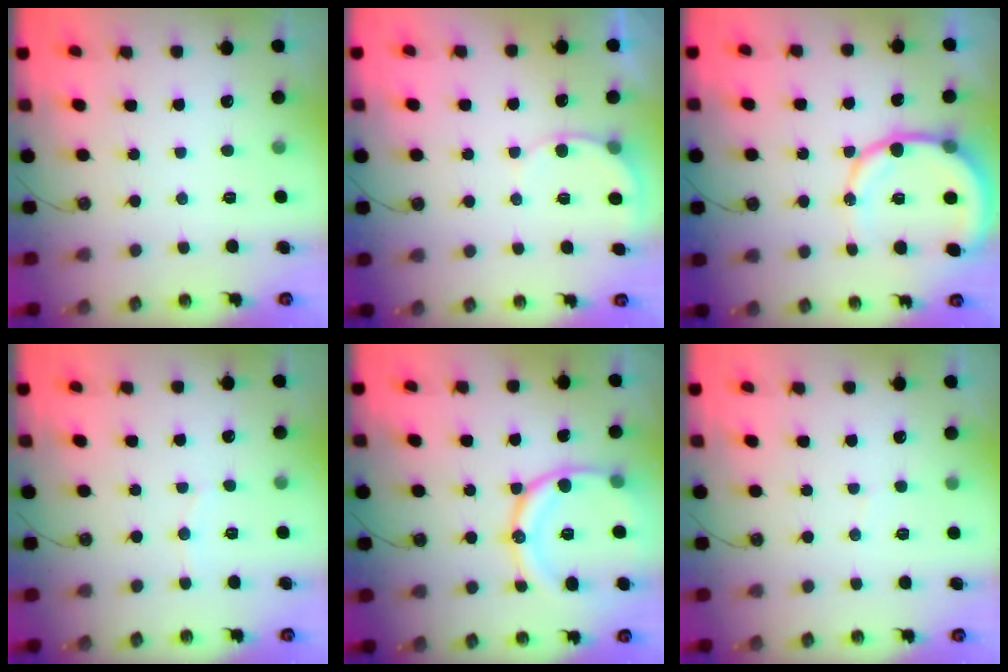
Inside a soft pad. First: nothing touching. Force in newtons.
{"total": 4.9, "press": 4.9, "slide": 0.5}
{"total": 12.1, "press": 11.8, "slide": 2.7}
{"total": 3.7, "press": 3.7, "slide": 0.3}
{"total": 16.8, "press": 16.8, "slide": 1.1}
{"total": 3.0, "press": 3.0, "slide": 0.2}